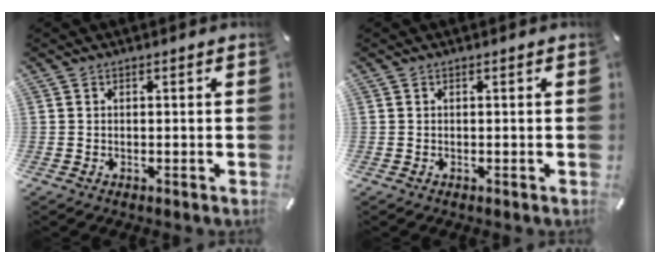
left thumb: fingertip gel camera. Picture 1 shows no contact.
{"total": 0.0}